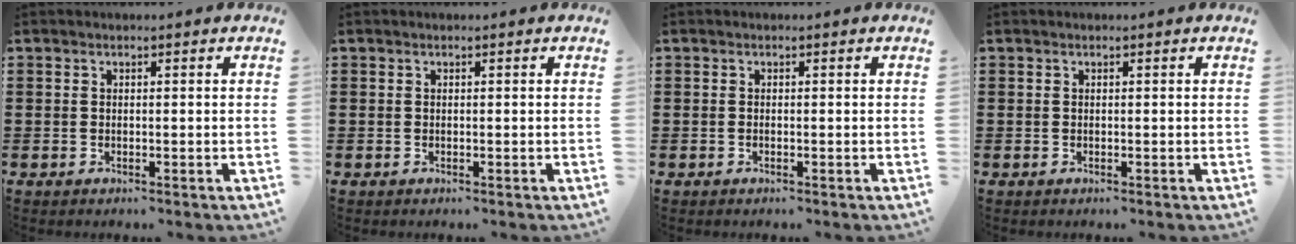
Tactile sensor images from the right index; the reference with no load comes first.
{"total": 0.0}
{"total": 0.0}
{"total": 0.0}